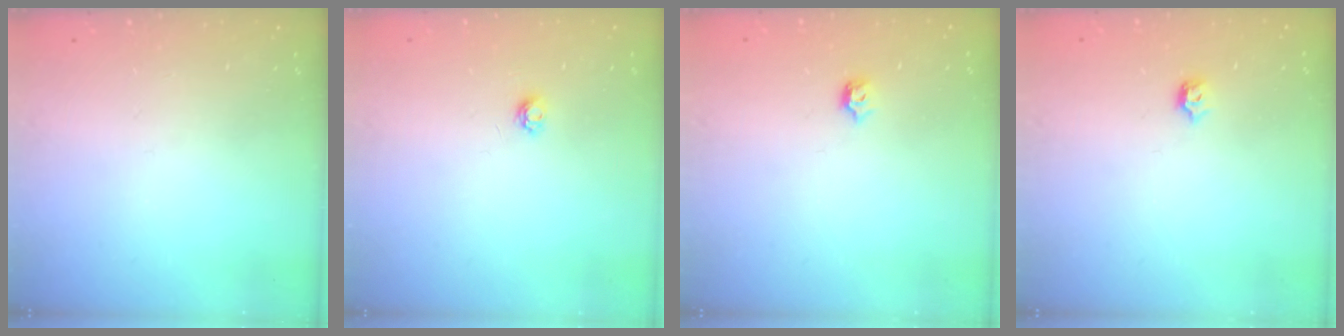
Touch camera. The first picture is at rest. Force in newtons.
{"total": 3.9, "press": 3.8, "slide": 0.5}
{"total": 4.4, "press": 4.3, "slide": 0.8}
{"total": 4.4, "press": 4.3, "slide": 0.8}